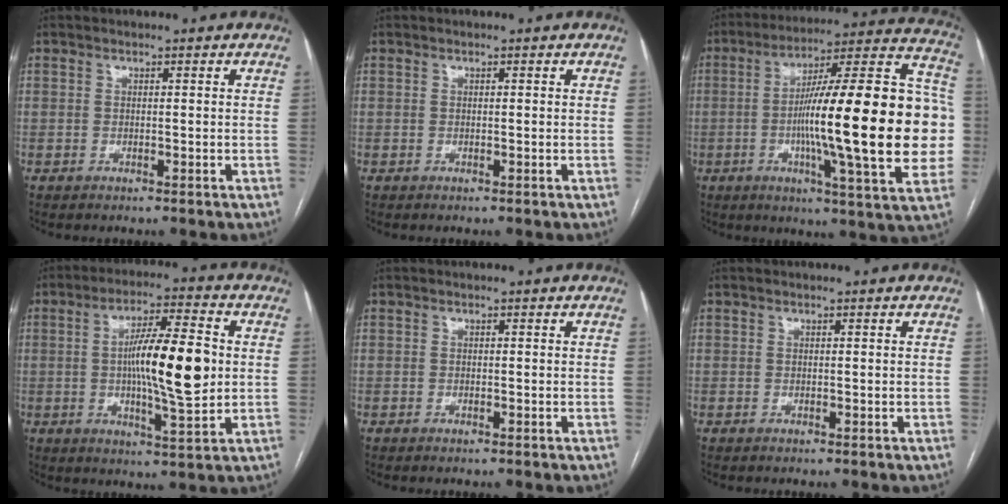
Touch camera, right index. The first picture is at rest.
{"total": 0.0}
{"total": 29.1, "force": [-2.6, 2.7, 28.8], "torque": [-0.360, 0.021, -0.050]}
{"total": 13.4, "force": [0.4, 1.8, 13.2], "torque": [-0.222, 0.003, 0.004]}
{"total": 0.0}
{"total": 0.0}